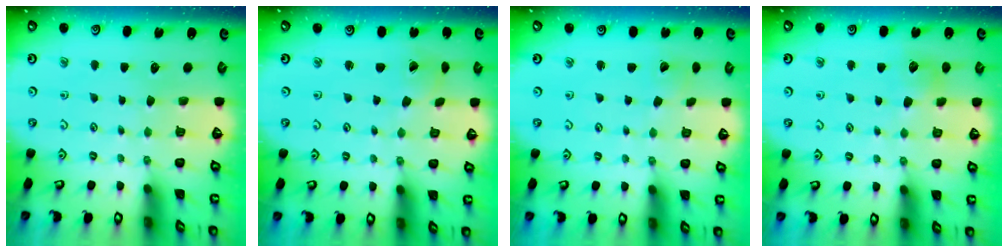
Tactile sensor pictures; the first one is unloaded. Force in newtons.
{"total": 1.2, "press": 1.2, "slide": 0.1}
{"total": 2.2, "press": 2.2, "slide": 0.2}
{"total": 7.2, "press": 7.2, "slide": 0.7}